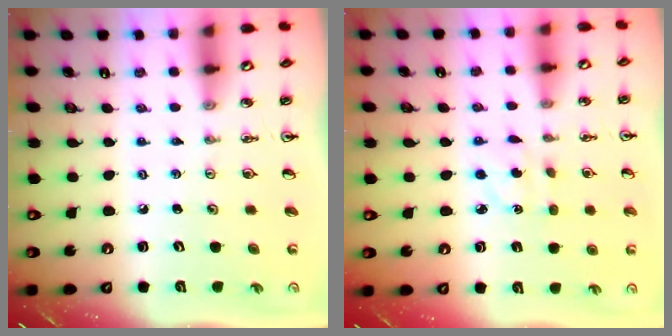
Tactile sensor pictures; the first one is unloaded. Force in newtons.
{"total": 3.0, "press": 2.9, "slide": 0.8}